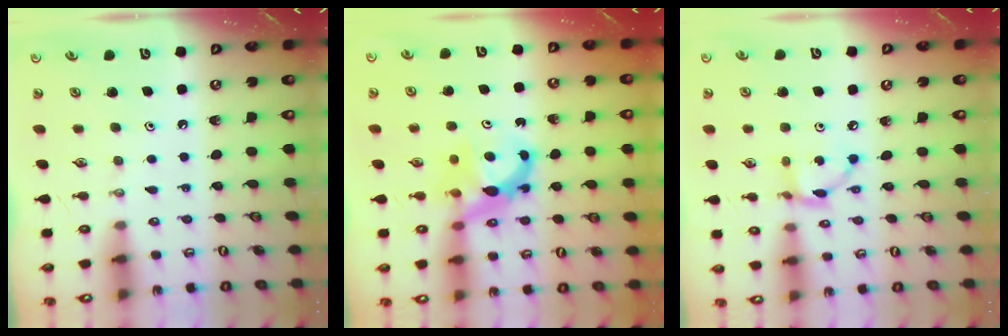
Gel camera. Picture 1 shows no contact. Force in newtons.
{"total": 6.8, "press": 6.8, "slide": 0.3}
{"total": 7.1, "press": 7.1, "slide": 0.3}